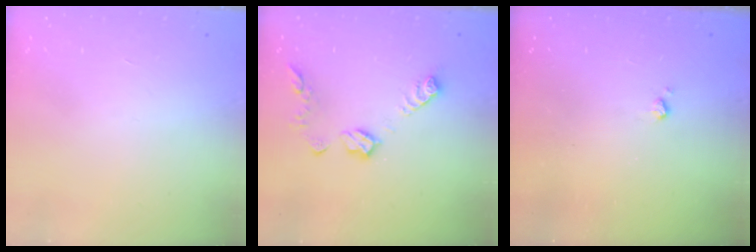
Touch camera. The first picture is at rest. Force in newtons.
{"total": 10.9, "press": 10.9, "slide": 0.7}
{"total": 3.8, "press": 3.8, "slide": 0.6}